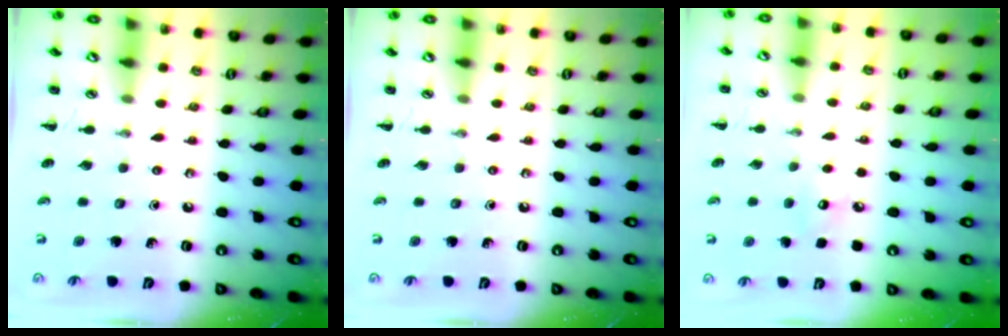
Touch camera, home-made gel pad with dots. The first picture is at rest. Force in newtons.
{"total": 0.0}
{"total": 3.9, "press": 3.8, "slide": 0.9}